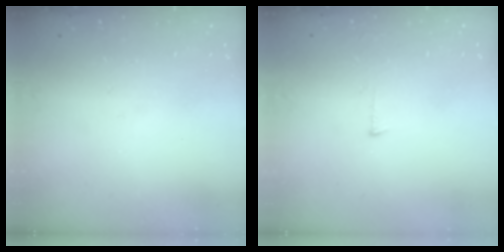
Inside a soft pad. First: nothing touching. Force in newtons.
{"total": 3.0, "press": 3.0, "slide": 0.3}